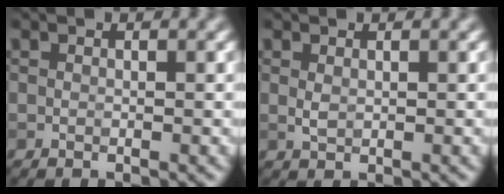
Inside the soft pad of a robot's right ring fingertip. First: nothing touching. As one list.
[{"total": 0.9, "force": [0.3, 0.5, 0.7], "torque": [-0.019, -0.002, 0.010]}]